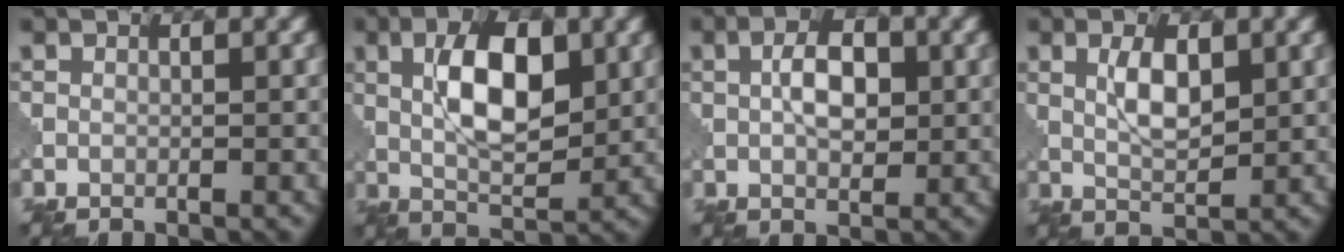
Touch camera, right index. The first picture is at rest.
{"total": 7.0, "force": [1.8, 3.0, 6.0], "torque": [-0.104, 0.004, 0.034]}
{"total": 3.5, "force": [0.9, 1.9, 2.9], "torque": [-0.055, 0.004, 0.014]}
{"total": 3.2, "force": [1.4, 1.2, 2.6], "torque": [-0.055, 0.001, 0.029]}